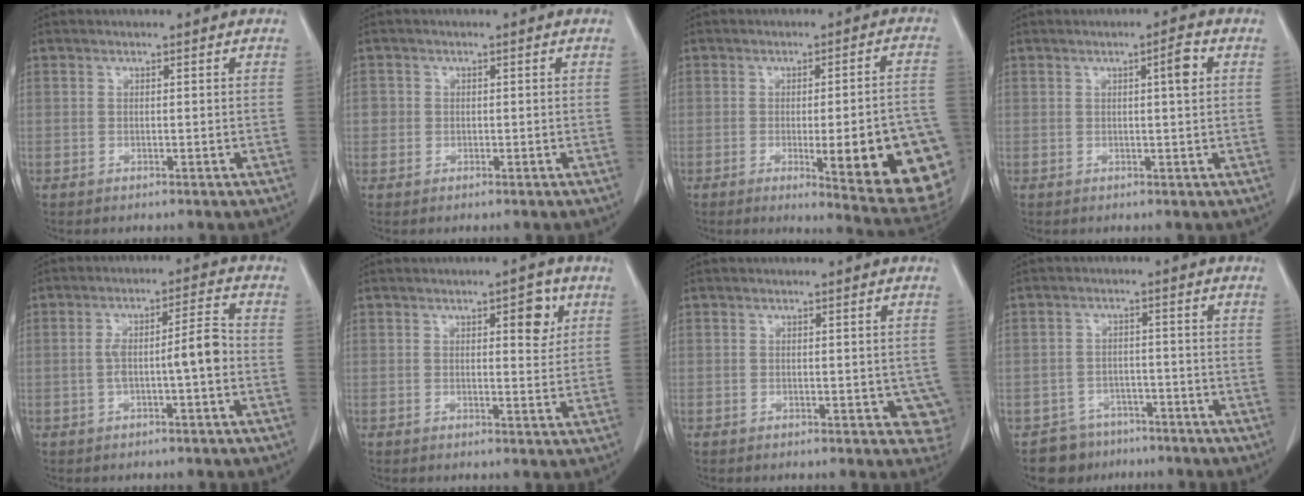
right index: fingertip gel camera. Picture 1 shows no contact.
{"total": 1.7, "force": [-0.1, 1.7, 0.2], "torque": [0.009, 0.008, -0.002]}
{"total": 18.3, "force": [-5.7, 2.2, 17.3], "torque": [-0.121, 0.004, -0.056]}
{"total": 2.8, "force": [0.8, 0.1, 2.7], "torque": [-0.040, 0.002, 0.011]}
{"total": 6.2, "force": [-1.1, 0.6, 6.1], "torque": [-0.104, 0.025, -0.014]}
{"total": 4.1, "force": [1.8, 1.4, 3.4], "torque": [-0.042, -0.003, 0.023]}
{"total": 4.2, "force": [-0.8, 2.2, 3.5], "torque": [-0.013, 0.000, -0.008]}
{"total": 6.0, "force": [-4.5, 3.9, -0.4], "torque": [0.016, 0.016, -0.069]}